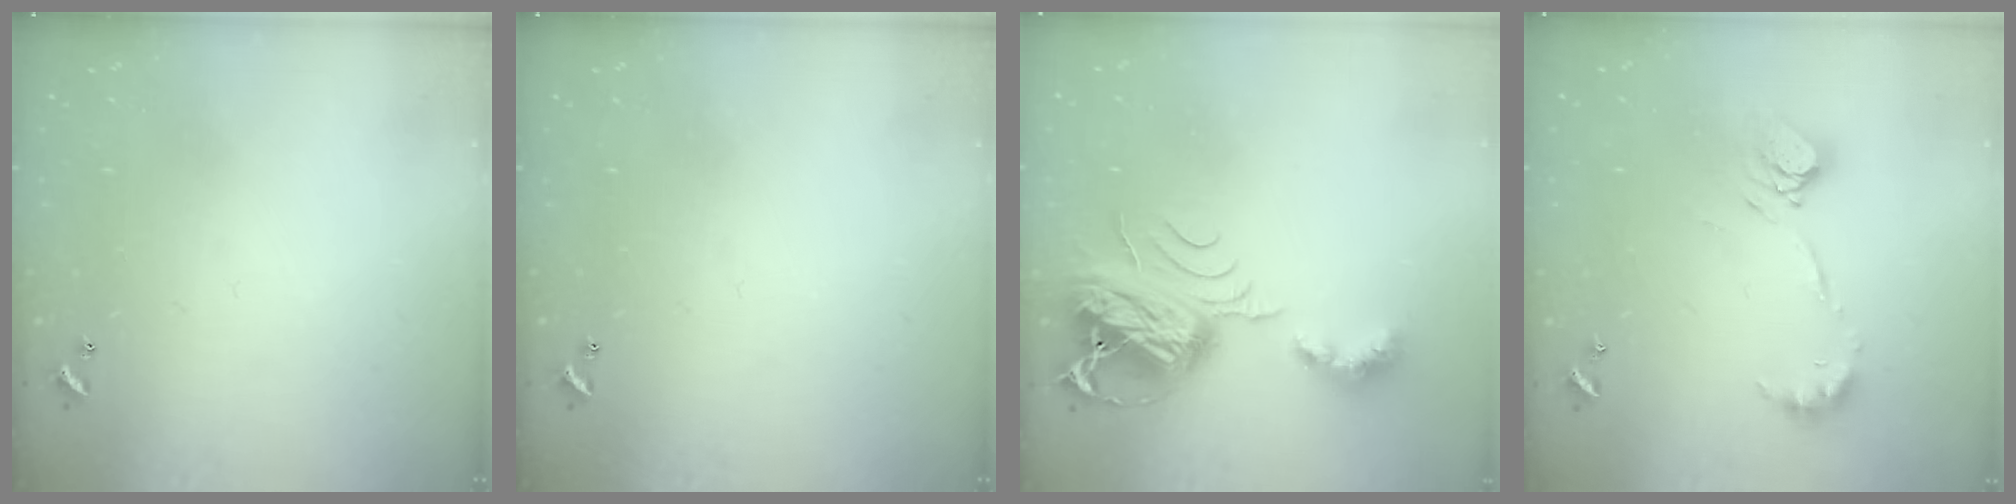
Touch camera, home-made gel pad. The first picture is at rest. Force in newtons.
{"total": 0.0}
{"total": 9.2, "press": 9.1, "slide": 1.3}
{"total": 9.5, "press": 9.5, "slide": 0.6}